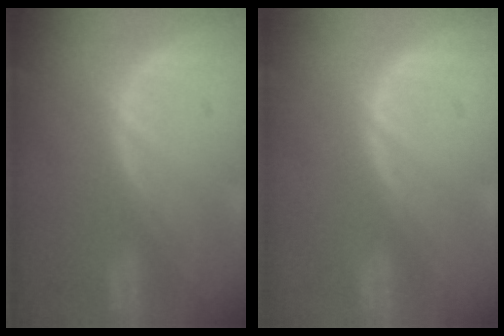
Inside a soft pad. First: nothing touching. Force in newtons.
{"total": 0.0}